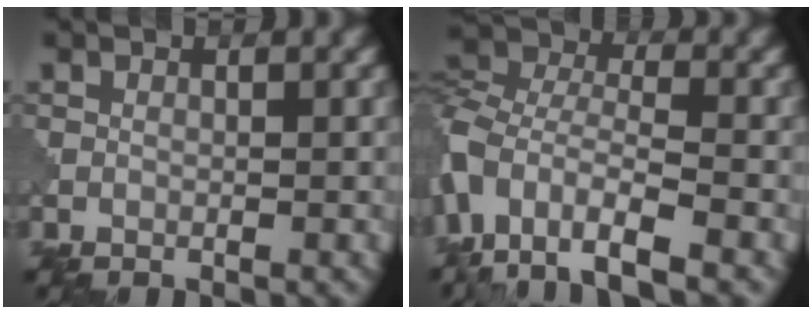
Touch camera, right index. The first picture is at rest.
{"total": 10.5, "force": [-6.1, 5.2, 6.8], "torque": [-0.143, -0.013, -0.119]}